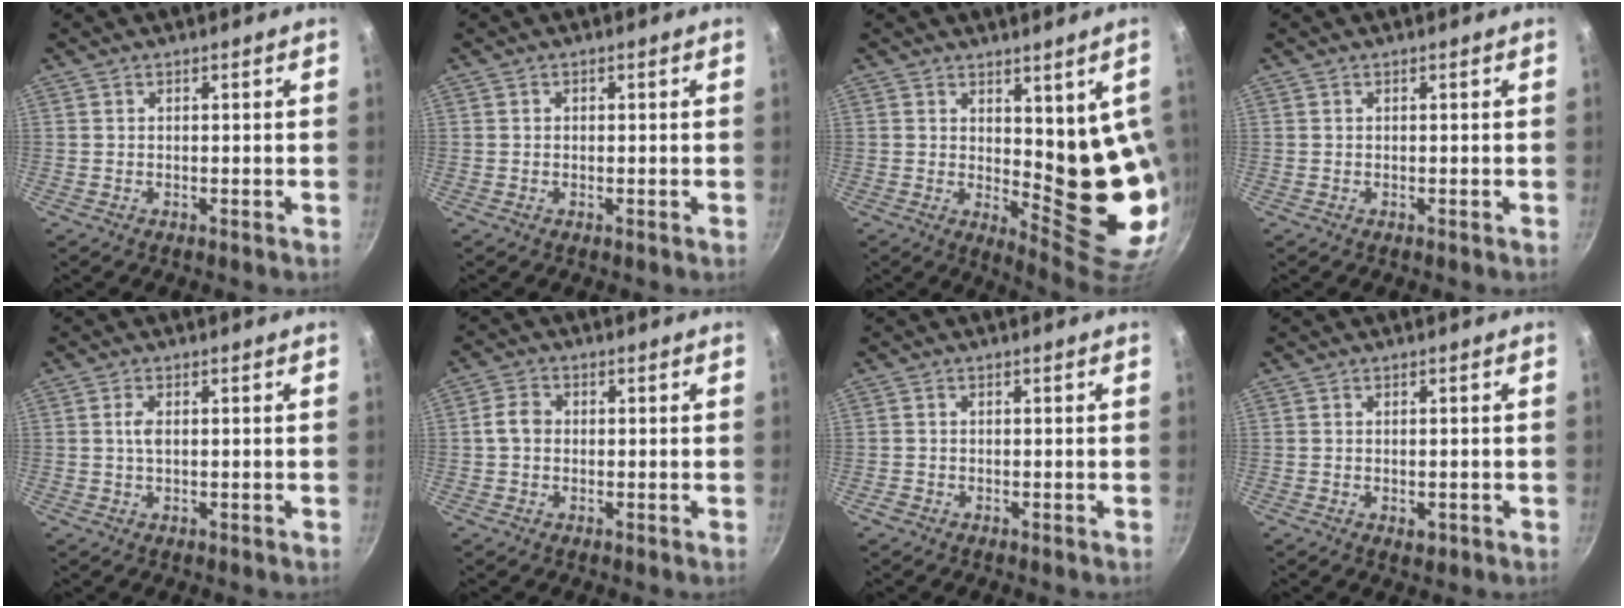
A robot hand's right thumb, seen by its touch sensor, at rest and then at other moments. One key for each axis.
{"total": 0.5, "fx": 0.0, "fy": 0.5, "fz": 0.1, "tx": 0.002, "ty": 0.002, "tz": -0.002}
{"total": 12.1, "fx": 2.1, "fy": 4.8, "fz": 10.9, "tx": -0.113, "ty": -0.049, "tz": 0.039}
{"total": 0.0}
{"total": 2.0, "fx": 0.2, "fy": 1.0, "fz": 1.7, "tx": -0.034, "ty": 0.001, "tz": 0.004}
{"total": 3.7, "fx": 0.0, "fy": 3.0, "fz": 2.2, "tx": -0.034, "ty": 0.011, "tz": -0.008}
{"total": 1.2, "fx": -0.7, "fy": 0.9, "fz": 0.3, "tx": -0.006, "ty": 0.003, "tz": -0.012}
{"total": 2.1, "fx": -0.6, "fy": 1.3, "fz": 1.5, "tx": -0.021, "ty": -0.003, "tz": -0.008}